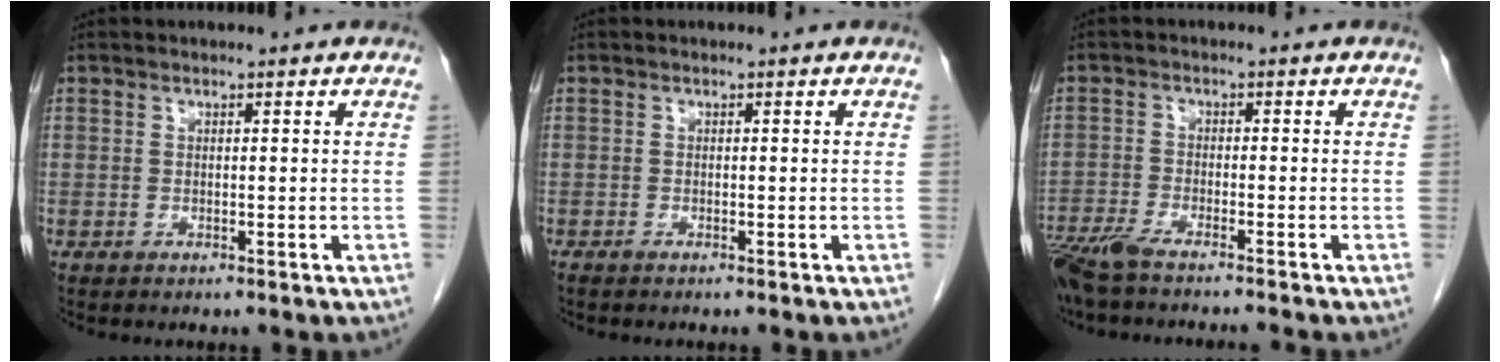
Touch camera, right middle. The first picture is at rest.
{"total": 0.6, "force": [-0.5, 0.0, 0.3], "torque": [-0.010, -0.002, -0.010]}
{"total": 8.6, "force": [-7.4, 0.2, 4.4], "torque": [-0.072, -0.020, -0.128]}